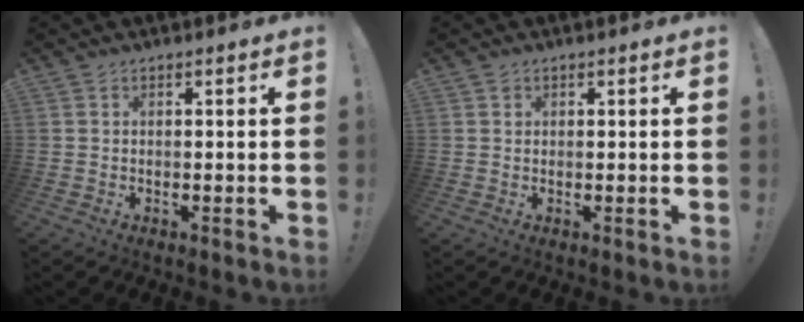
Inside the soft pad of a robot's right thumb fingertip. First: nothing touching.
{"total": 0.9, "force": [0.4, 0.8, 0.2], "torque": [-0.002, 0.001, 0.008]}